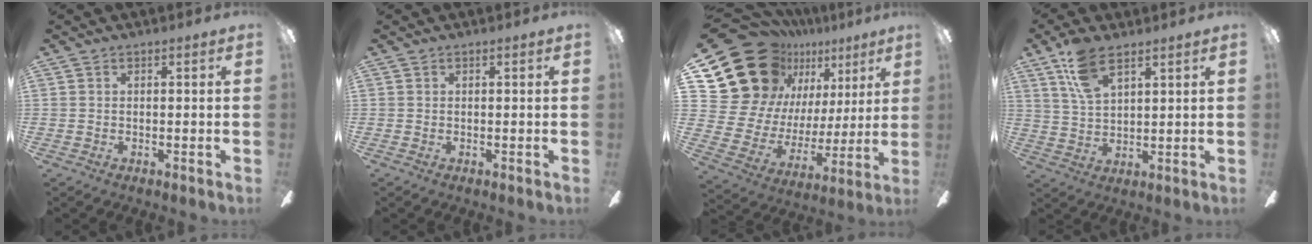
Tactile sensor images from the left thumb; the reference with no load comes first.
{"total": 0.0}
{"total": 22.0, "force": [12.0, 15.7, 9.6], "torque": [-0.172, -0.081, 0.247]}
{"total": 9.4, "force": [5.9, 3.9, 6.1], "torque": [-0.122, -0.010, 0.111]}